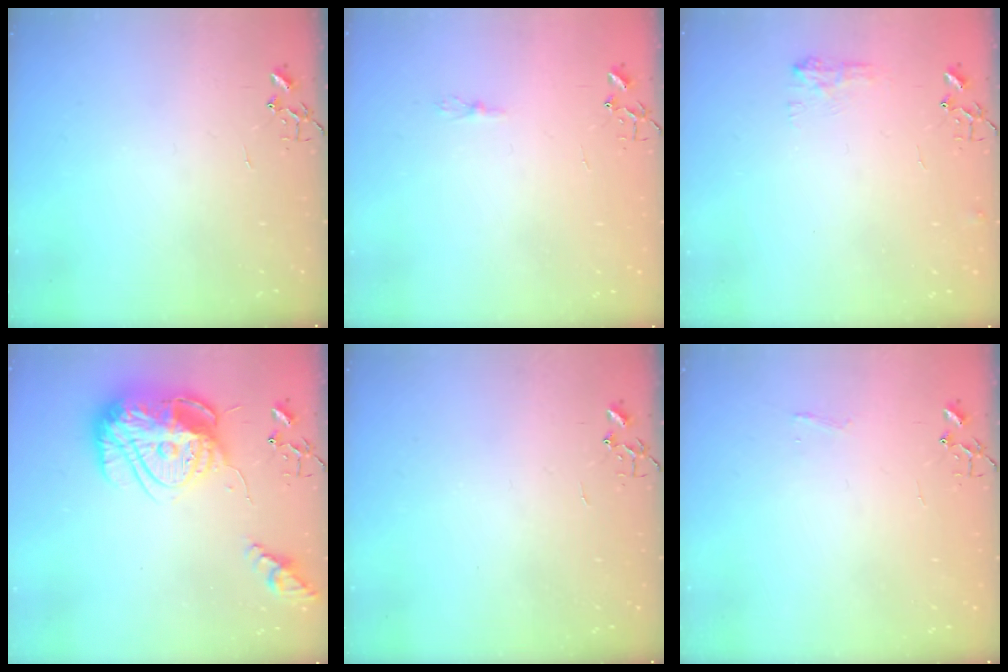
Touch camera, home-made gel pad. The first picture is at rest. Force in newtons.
{"total": 4.7, "press": 4.6, "slide": 0.6}
{"total": 7.4, "press": 7.4, "slide": 0.5}
{"total": 24.2, "press": 24.1, "slide": 2.0}
{"total": 0.0}
{"total": 3.7, "press": 3.6, "slide": 0.5}